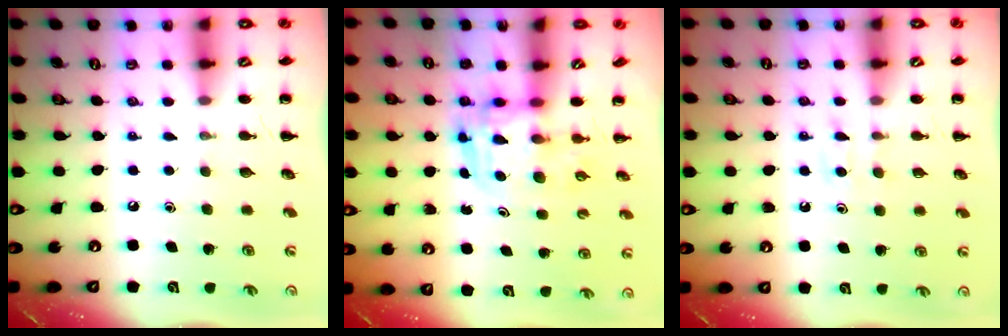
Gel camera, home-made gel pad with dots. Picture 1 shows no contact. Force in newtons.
{"total": 3.7, "press": 3.7, "slide": 0.7}
{"total": 4.6, "press": 4.5, "slide": 1.2}